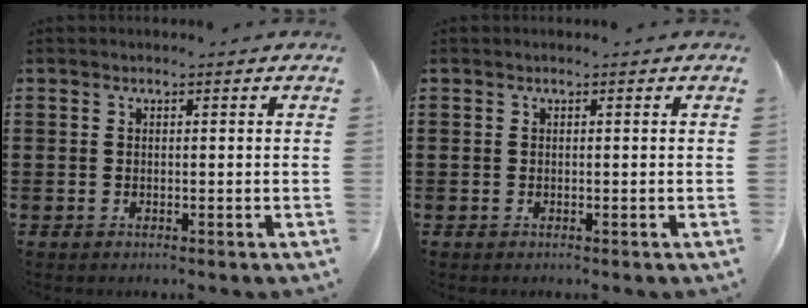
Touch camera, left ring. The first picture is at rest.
{"total": 0.0}